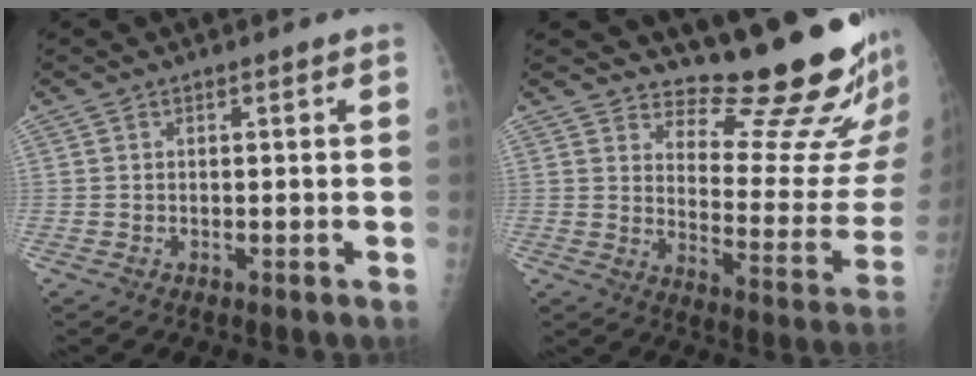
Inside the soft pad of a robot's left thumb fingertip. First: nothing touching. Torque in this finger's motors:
{"motor_torque": [0.40, 0.25, 0.00, -0.40, 0.01]}